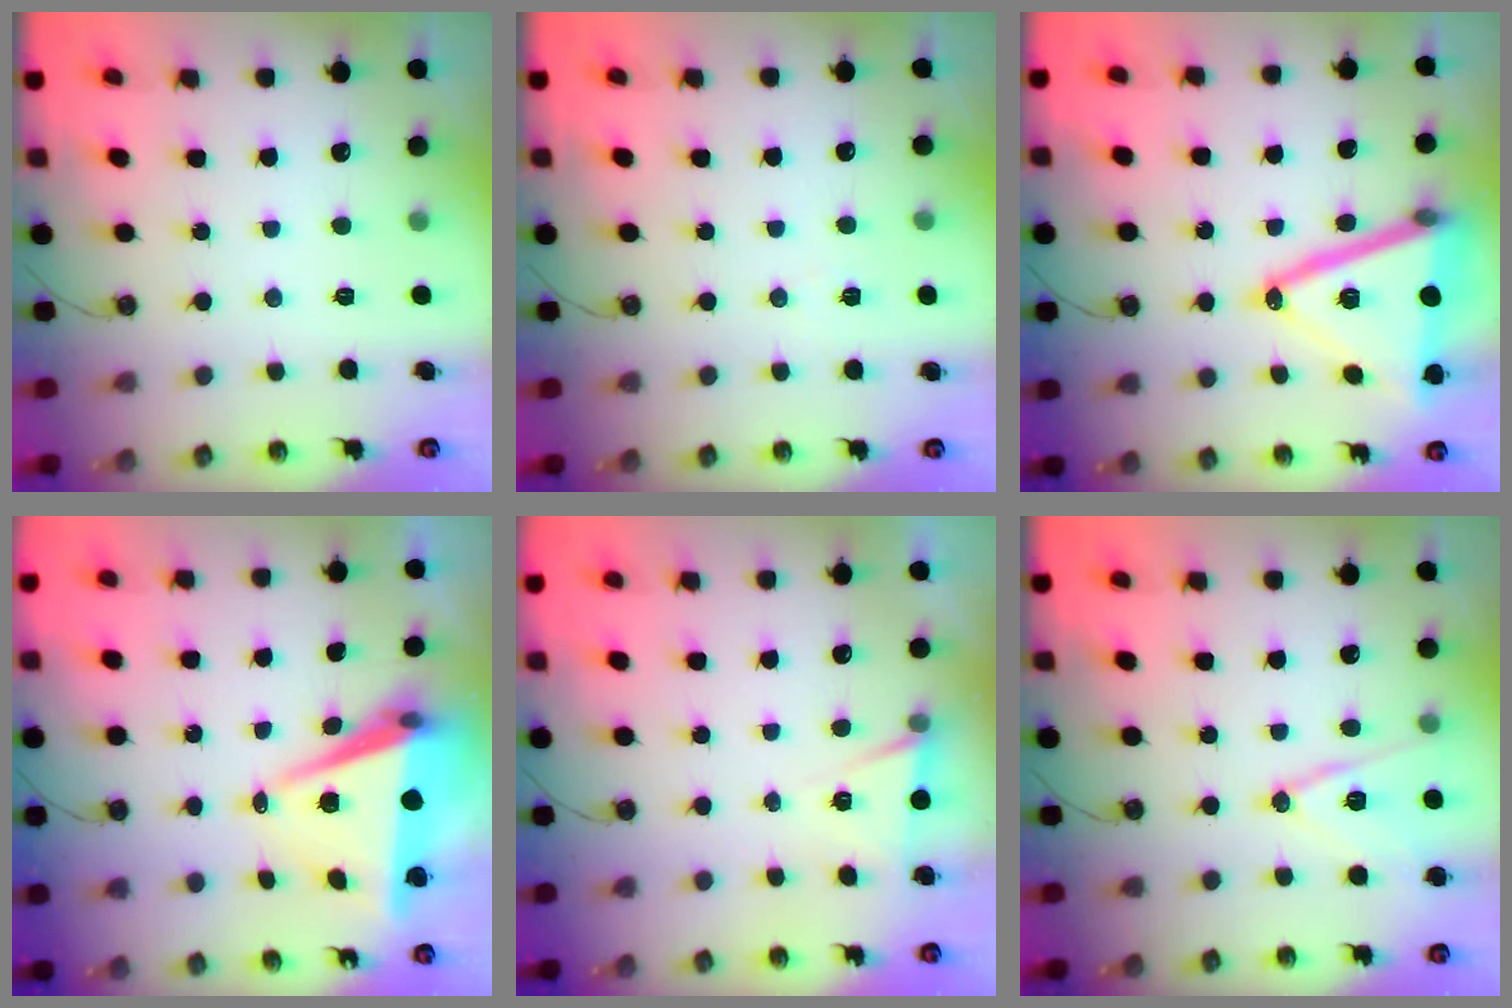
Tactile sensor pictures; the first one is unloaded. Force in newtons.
{"total": 5.1, "press": 2.5, "slide": 4.4}
{"total": 21.4, "press": 21.0, "slide": 3.7}
{"total": 8.1, "press": 7.0, "slide": 4.0}
{"total": 5.5, "press": 3.2, "slide": 4.5}
{"total": 11.9, "press": 11.5, "slide": 3.2}